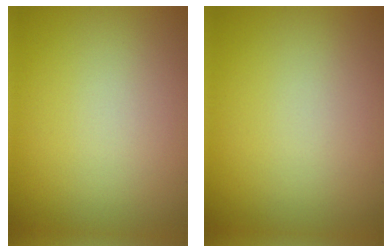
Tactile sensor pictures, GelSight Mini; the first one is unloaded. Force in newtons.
{"total": 0.0}